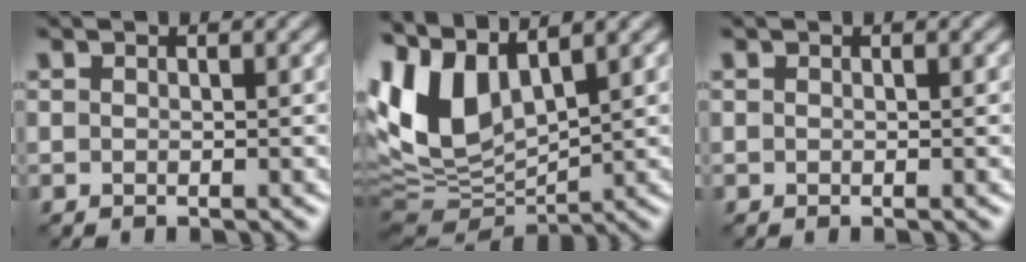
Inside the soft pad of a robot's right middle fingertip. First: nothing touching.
{"total": 8.7, "force": [3.0, 4.7, 6.7], "torque": [-0.161, 0.005, 0.051]}
{"total": 0.0}